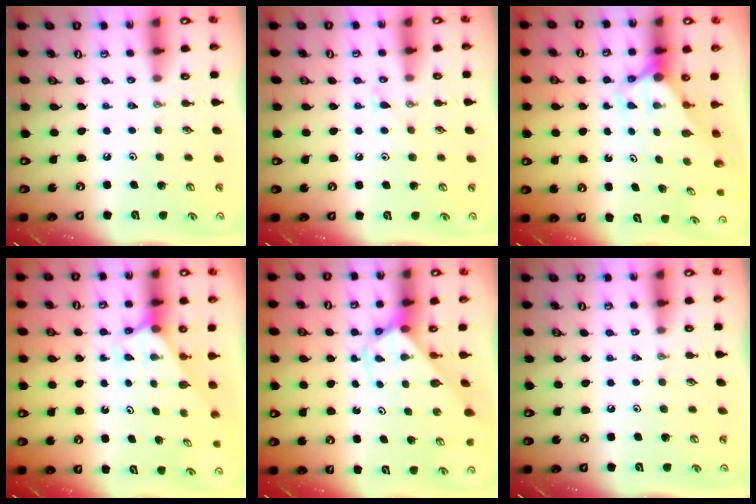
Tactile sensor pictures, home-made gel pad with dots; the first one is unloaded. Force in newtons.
{"total": 4.1, "press": 4.1, "slide": 0.5}
{"total": 2.7, "press": 2.7, "slide": 0.2}
{"total": 3.5, "press": 3.4, "slide": 0.2}
{"total": 2.7, "press": 2.7, "slide": 0.2}
{"total": 0.0}